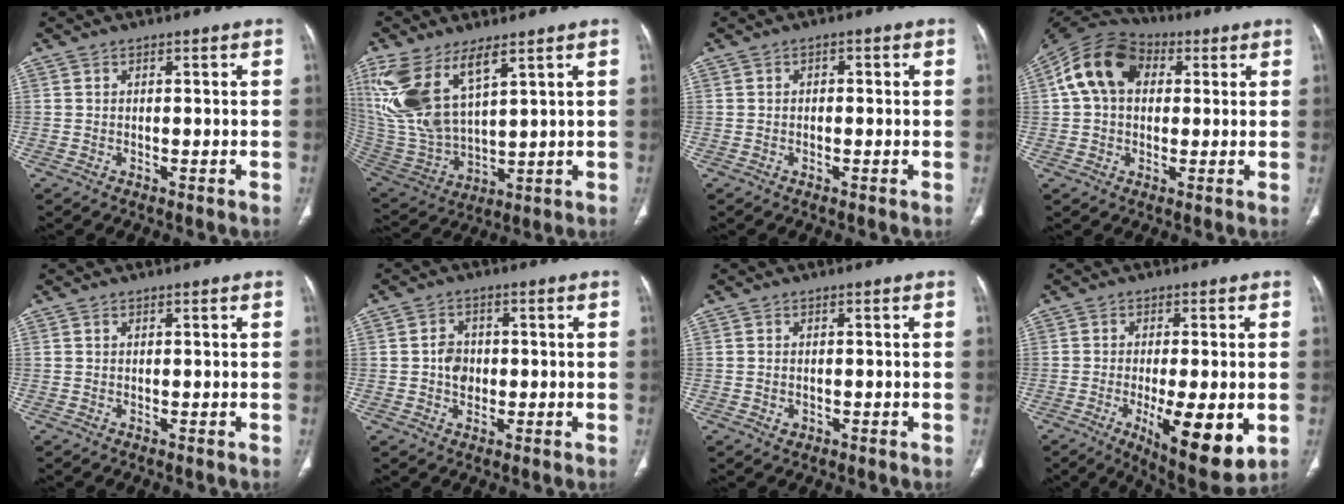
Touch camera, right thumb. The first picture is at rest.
{"total": 16.7, "force": [8.8, 7.2, 12.2], "torque": [-0.261, -0.031, 0.197]}
{"total": 1.0, "force": [0.1, 0.7, 0.7], "torque": [-0.005, 0.003, -0.003]}
{"total": 13.7, "force": [3.1, 9.8, 9.0], "torque": [-0.153, 0.030, 0.043]}
{"total": 0.0}
{"total": 4.3, "force": [-0.2, 3.5, 2.4], "torque": [-0.025, 0.007, -0.004]}
{"total": 1.3, "force": [-0.2, 1.1, 0.8], "torque": [-0.010, 0.002, 0.001]}
{"total": 13.8, "force": [-3.7, 4.3, 12.6], "torque": [-0.186, -0.023, -0.046]}